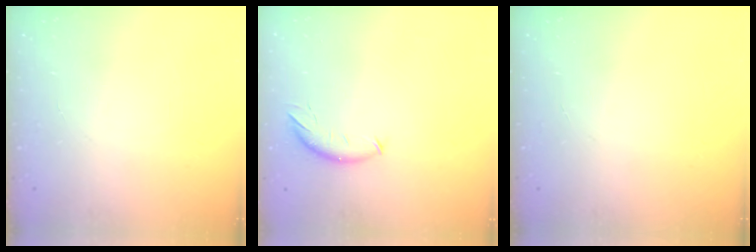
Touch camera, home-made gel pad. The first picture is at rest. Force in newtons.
{"total": 7.5, "press": 7.5, "slide": 0.6}
{"total": 0.0}